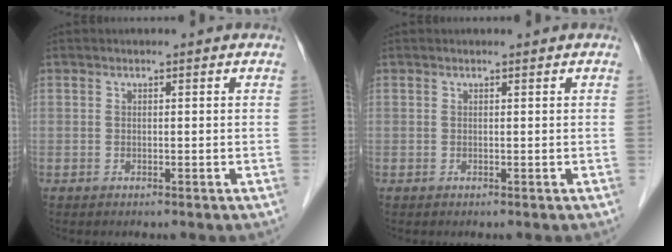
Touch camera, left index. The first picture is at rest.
{"total": 0.0}